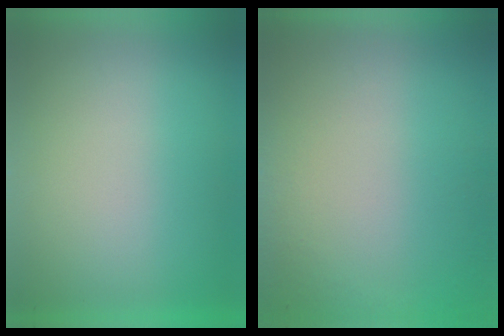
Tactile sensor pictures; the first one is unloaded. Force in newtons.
{"total": 2.8}